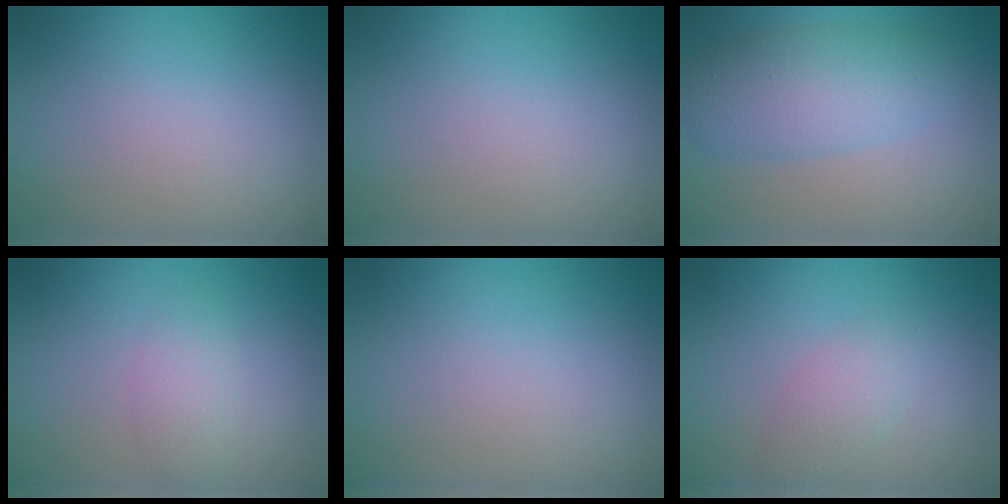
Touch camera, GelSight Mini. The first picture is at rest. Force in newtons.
{"total": 0.0}
{"total": 5.2, "press": 5.2, "slide": 0.1}
{"total": 1.9, "press": 1.9, "slide": 0.0}
{"total": 0.0}
{"total": 2.1, "press": 2.1, "slide": 0.1}